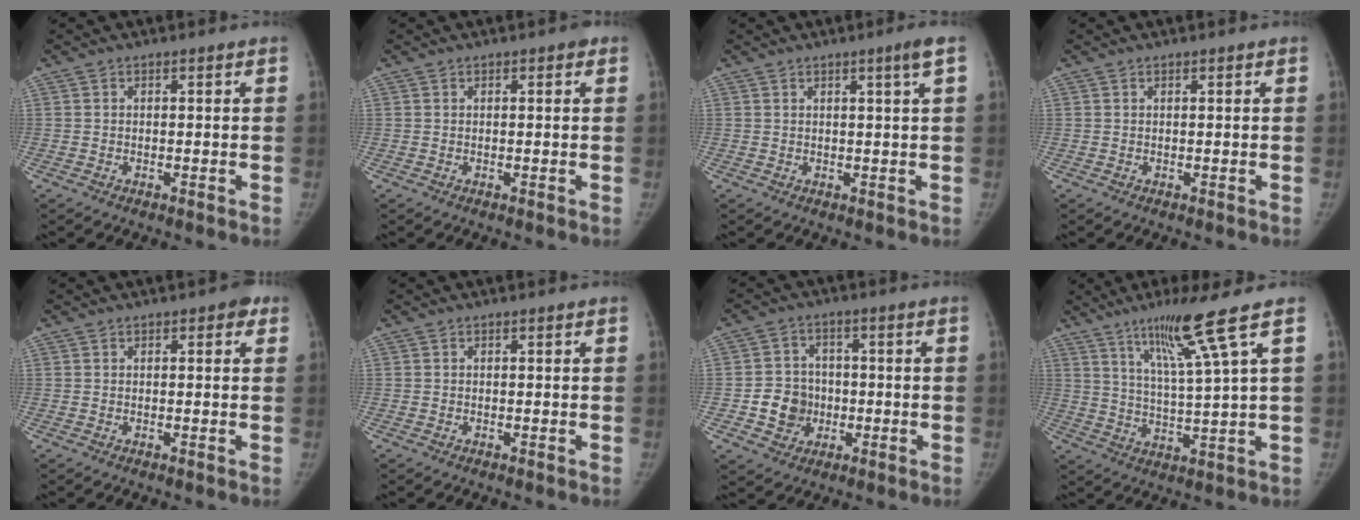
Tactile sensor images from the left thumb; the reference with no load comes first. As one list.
[{"total": 0.8, "force": [0.4, 0.4, 0.6], "torque": [-0.007, 0.002, 0.002]}, {"total": 2.3, "force": [1.0, -0.6, 1.9], "torque": [-0.033, -0.008, 0.019]}, {"total": 0.0}, {"total": 2.0, "force": [0.8, 1.0, 1.5], "torque": [-0.009, 0.002, 0.006]}, {"total": 0.0}, {"total": 7.6, "force": [-1.5, 6.9, 2.7], "torque": [-0.014, 0.016, -0.024]}, {"total": 11.1, "force": [6.2, -1.5, 9.1], "torque": [-0.158, -0.040, 0.116]}]